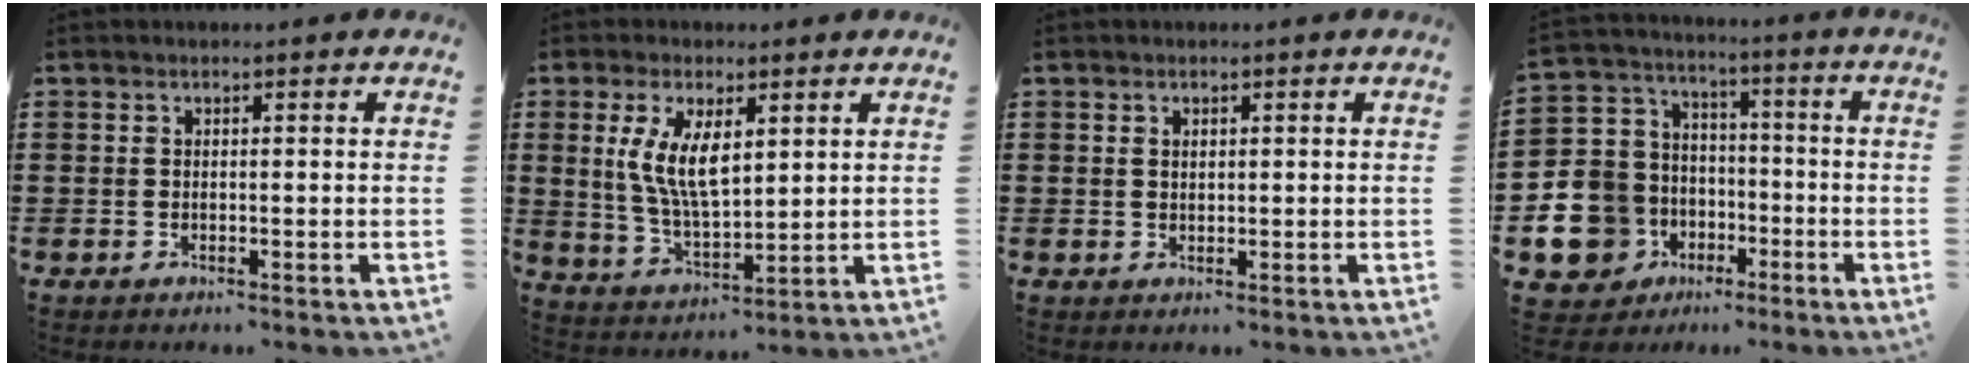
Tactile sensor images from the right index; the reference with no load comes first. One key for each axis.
{"total": 8.0, "fx": 2.5, "fy": 3.2, "fz": 6.9, "tx": -0.145, "ty": 0.003, "tz": 0.045}
{"total": 0.8, "fx": 0.6, "fy": 0.3, "fz": 0.5, "tx": -0.010, "ty": 0.001, "tz": 0.012}
{"total": 12.1, "fx": -5.7, "fy": 10.3, "fz": 2.9, "tx": -0.123, "ty": 0.014, "tz": -0.102}